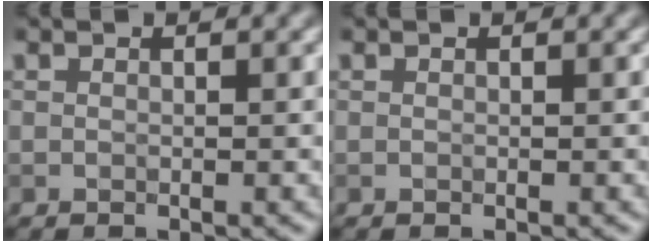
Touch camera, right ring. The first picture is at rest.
{"total": 0.0}